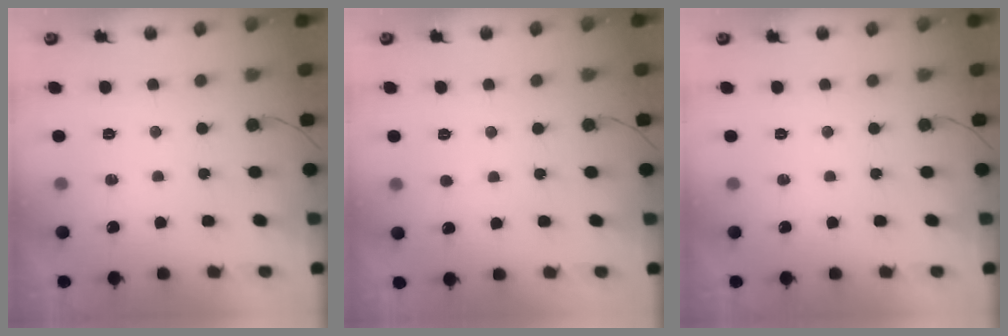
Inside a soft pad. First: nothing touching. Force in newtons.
{"total": 1.8, "press": 1.8, "slide": 0.2}
{"total": 0.0}